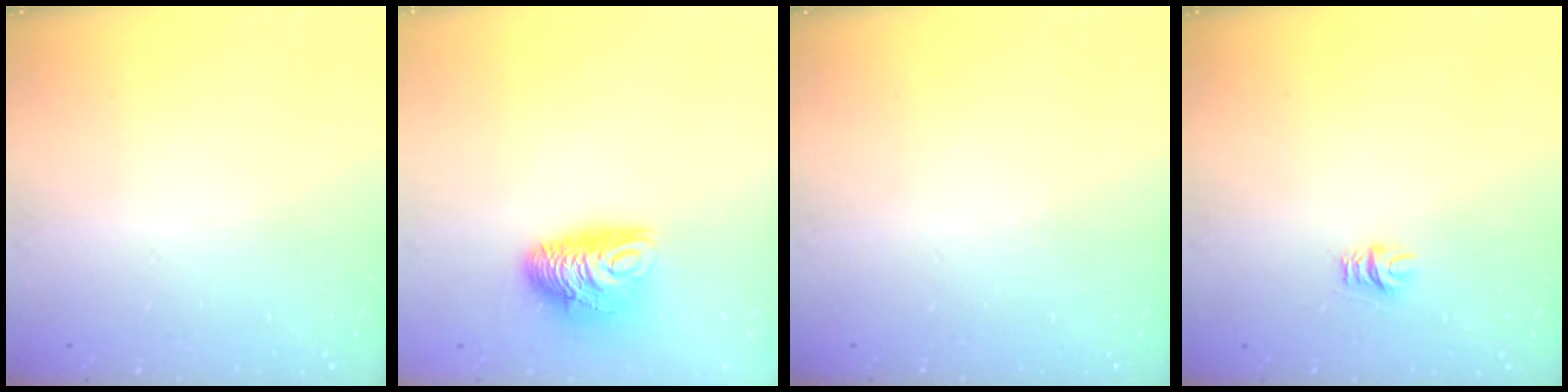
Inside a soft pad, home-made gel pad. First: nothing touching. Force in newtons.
{"total": 9.9, "press": 9.9, "slide": 0.3}
{"total": 0.0}
{"total": 4.6, "press": 4.6, "slide": 0.3}